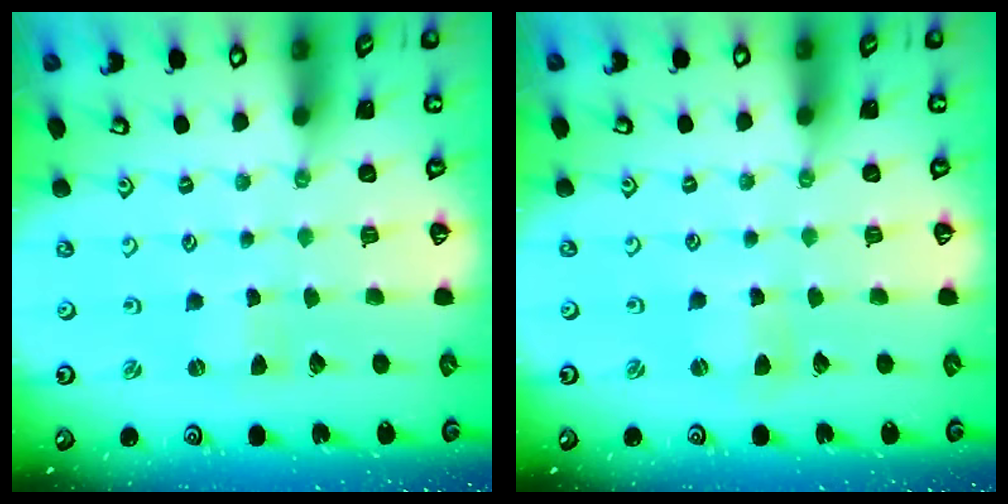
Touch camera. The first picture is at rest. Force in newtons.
{"total": 1.8, "press": 1.8, "slide": 0.2}